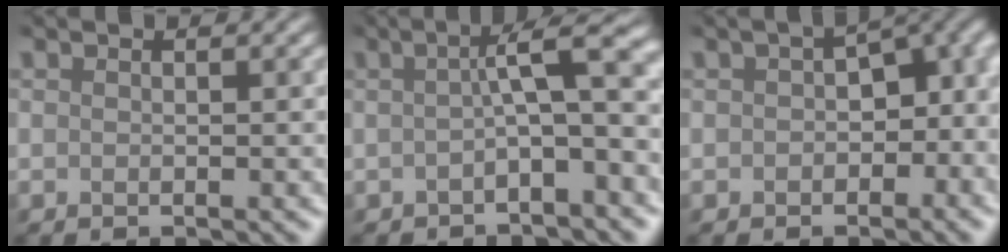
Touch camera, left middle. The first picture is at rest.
{"total": 5.4, "force": [-0.6, 0.8, 5.3], "torque": [-0.070, 0.026, -0.021]}
{"total": 6.7, "force": [-1.0, 4.2, 5.1], "torque": [-0.040, 0.012, -0.022]}